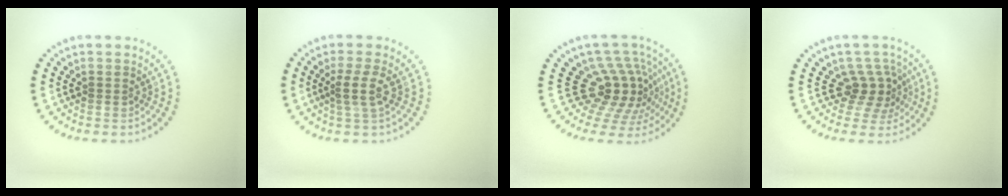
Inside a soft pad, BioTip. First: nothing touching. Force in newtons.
{"total": 2.2, "press": 1.7, "slide": 1.4}
{"total": 5.1, "press": 3.6, "slide": 3.6}
{"total": 2.9, "press": 2.1, "slide": 2.0}